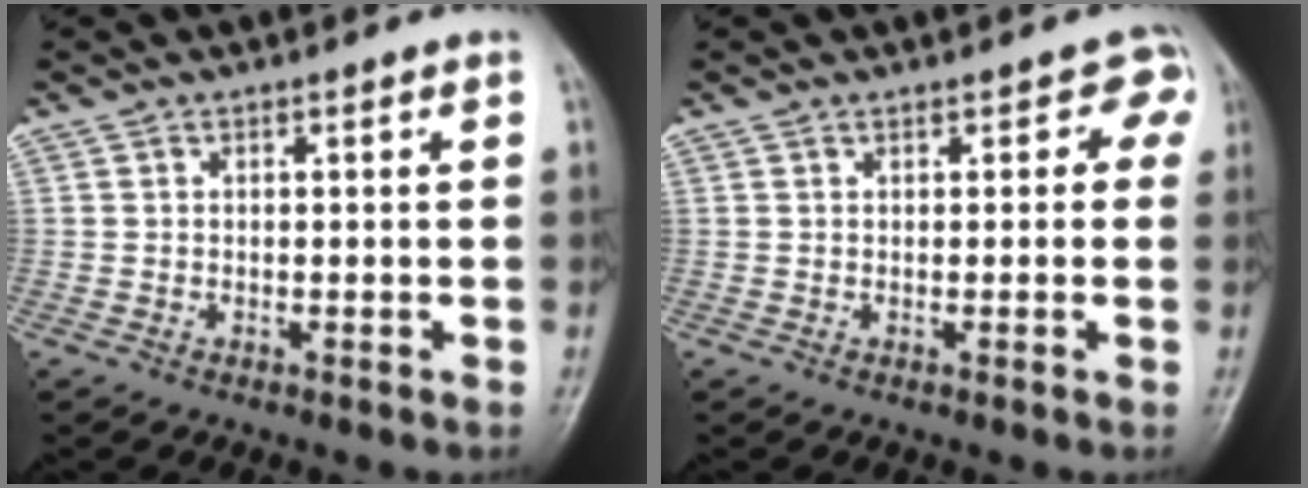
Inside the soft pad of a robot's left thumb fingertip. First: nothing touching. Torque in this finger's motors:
{"motor_torque": [-0.28, 0.18, -0.11, -0.03, 0.03]}